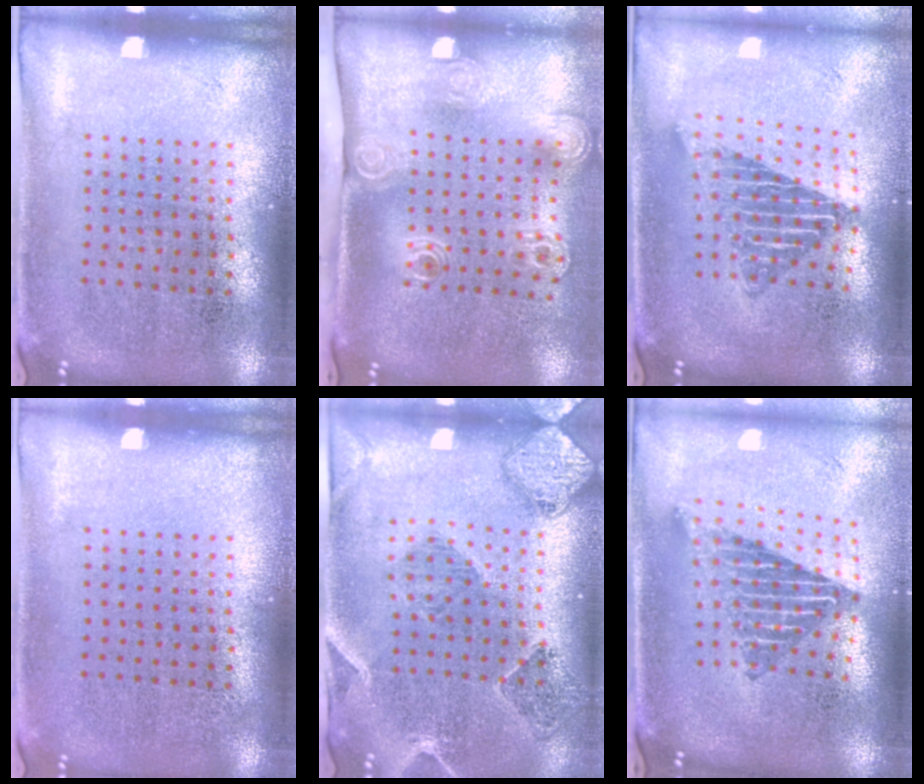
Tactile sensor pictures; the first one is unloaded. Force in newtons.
{"total": 2.1, "press": 1.4, "slide": 1.6}
{"total": 1.7, "press": 1.4, "slide": 1.0}
{"total": 0.0}
{"total": 0.9, "press": 0.9, "slide": 0.2}
{"total": 2.2, "press": 1.6, "slide": 1.4}